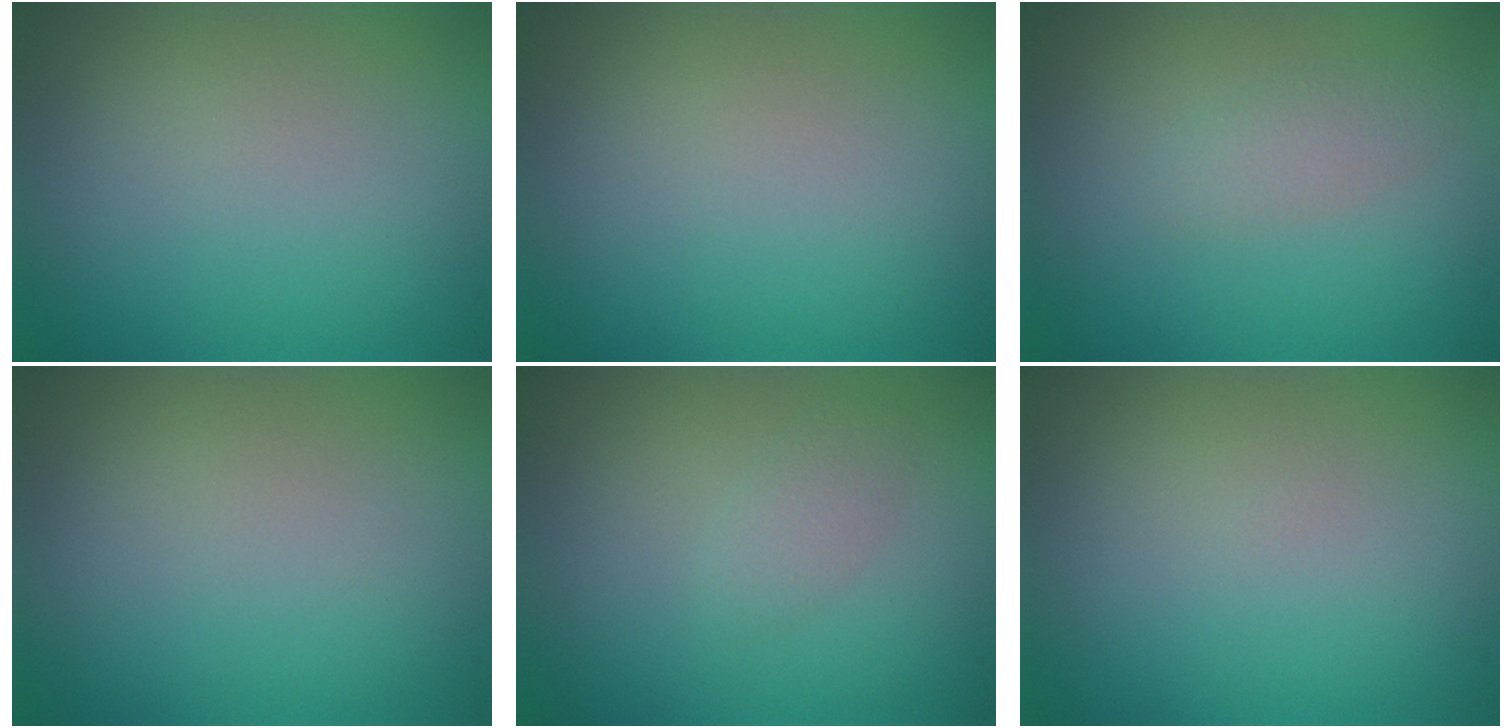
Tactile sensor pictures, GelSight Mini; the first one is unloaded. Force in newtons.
{"total": 0.0}
{"total": 1.5, "press": 1.5, "slide": 0.1}
{"total": 0.0}
{"total": 1.2, "press": 1.2, "slide": 0.0}
{"total": 0.0}